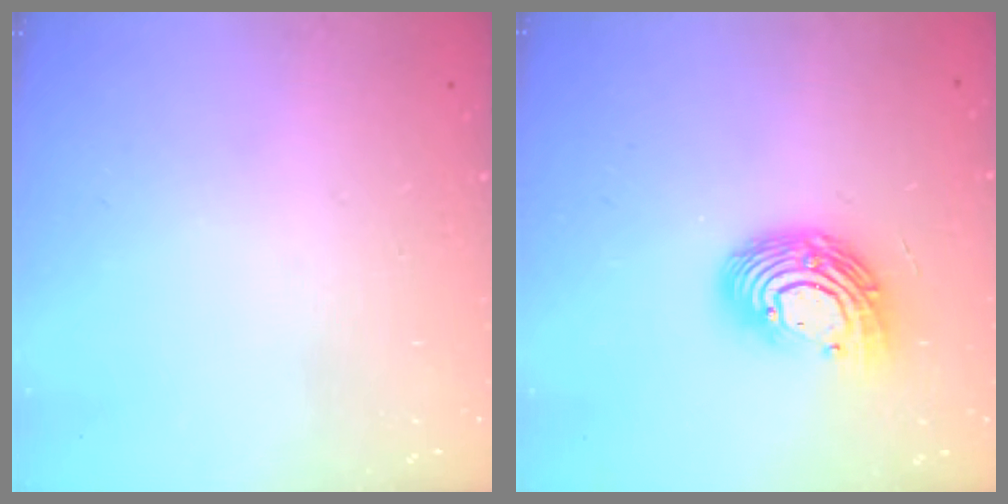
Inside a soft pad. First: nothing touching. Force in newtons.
{"total": 13.9, "press": 13.8, "slide": 1.1}